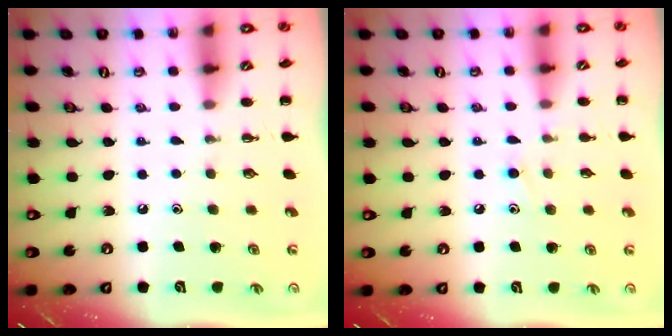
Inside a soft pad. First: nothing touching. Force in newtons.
{"total": 7.7, "press": 7.3, "slide": 2.4}